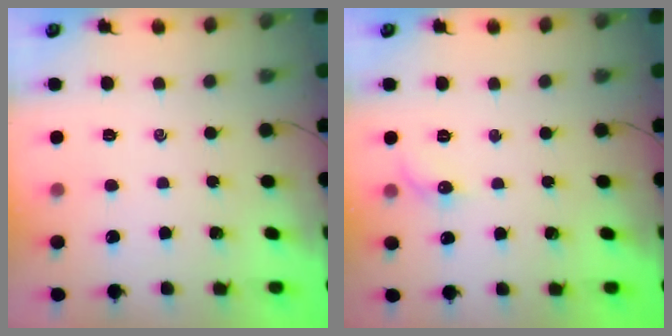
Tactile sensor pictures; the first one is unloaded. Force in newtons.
{"total": 5.3, "press": 5.1, "slide": 1.4}